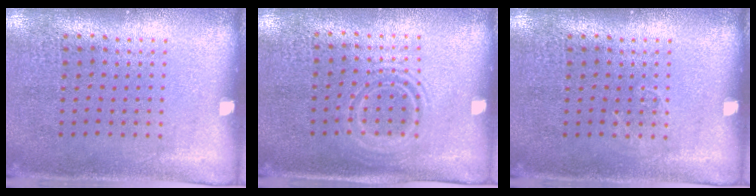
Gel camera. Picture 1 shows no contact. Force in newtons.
{"total": 1.3, "press": 1.2, "slide": 0.6}
{"total": 0.6, "press": 0.5, "slide": 0.2}